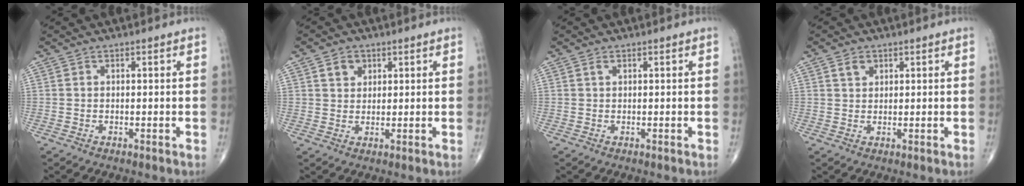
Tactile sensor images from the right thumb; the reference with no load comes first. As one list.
[{"total": 3.4, "force": [1.6, 2.7, 1.3], "torque": [-0.005, -0.009, 0.028]}, {"total": 0.6, "force": [0.4, 0.3, 0.4], "torque": [-0.009, 0.004, 0.008]}, {"total": 2.4, "force": [1.3, 1.7, 1.1], "torque": [-0.011, -0.005, 0.023]}]